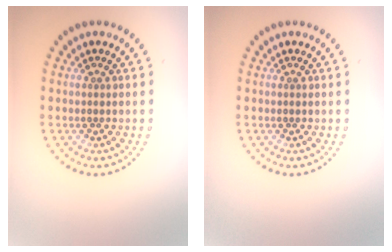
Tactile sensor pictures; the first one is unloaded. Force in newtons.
{"total": 0.0}